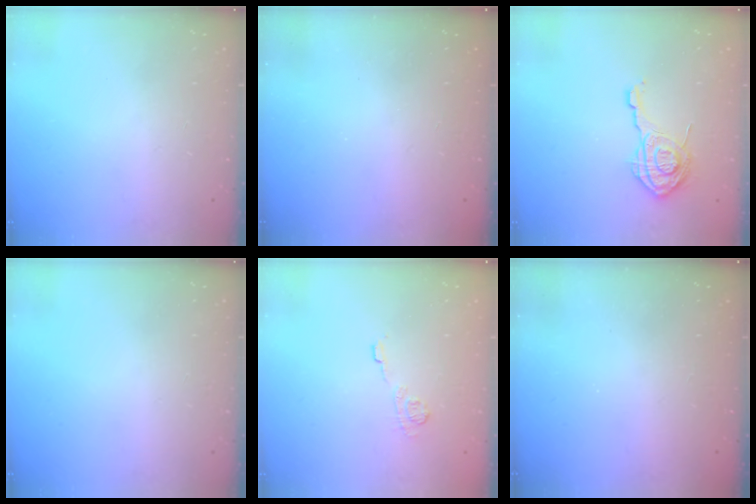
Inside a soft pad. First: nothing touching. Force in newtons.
{"total": 2.4, "press": 2.3, "slide": 0.8}
{"total": 14.0, "press": 14.0, "slide": 0.6}
{"total": 0.0}
{"total": 8.0, "press": 7.9, "slide": 1.0}
{"total": 2.3, "press": 2.2, "slide": 0.8}